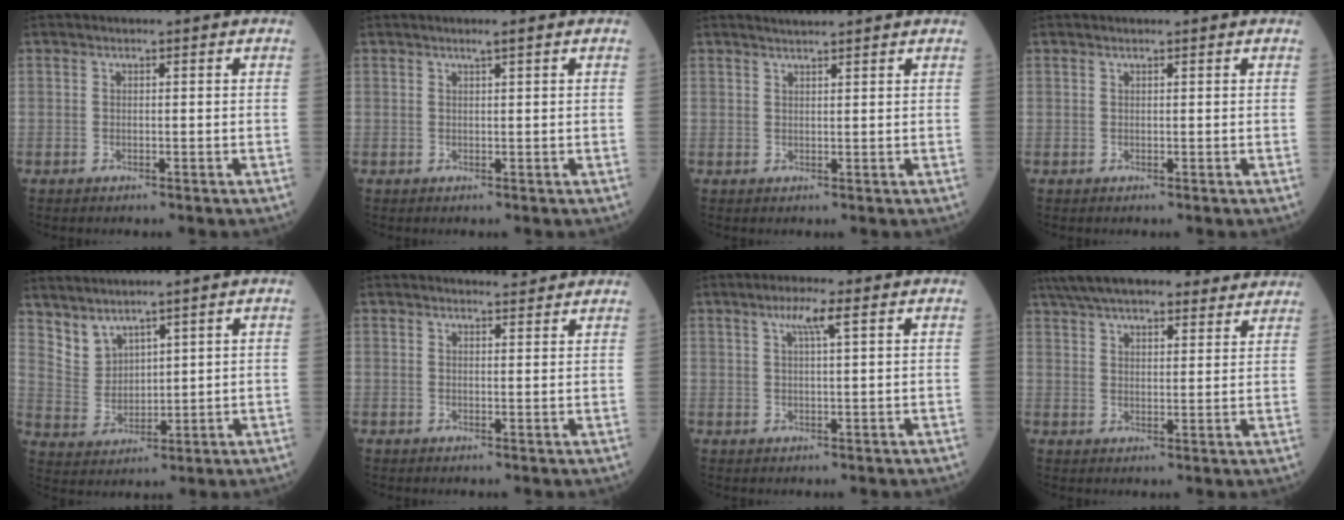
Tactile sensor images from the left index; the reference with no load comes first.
{"total": 0.9, "force": [0.6, -0.2, 0.7], "torque": [-0.016, -0.002, 0.014]}
{"total": 2.1, "force": [2.1, 0.1, 0.5], "torque": [-0.008, 0.016, 0.037]}
{"total": 0.0}
{"total": 4.6, "force": [4.2, 1.8, 0.8], "torque": [-0.032, 0.003, 0.103]}
{"total": 3.2, "force": [3.1, 0.3, 0.5], "torque": [-0.010, 0.000, 0.035]}
{"total": 3.5, "force": [1.8, -0.1, 3.0], "torque": [-0.064, 0.006, 0.034]}
{"total": 20.3, "force": [17.4, 5.2, 9.1], "torque": [-0.156, 0.051, 0.244]}